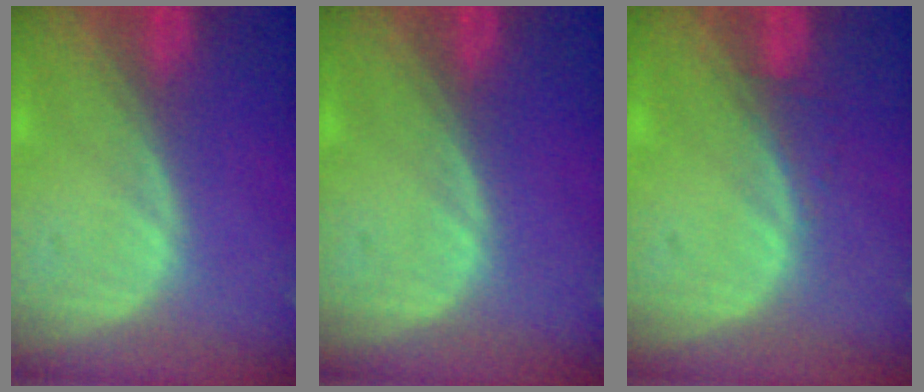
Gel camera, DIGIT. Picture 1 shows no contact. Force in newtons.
{"total": 0.0}
{"total": 1.2, "press": 1.1, "slide": 0.4}